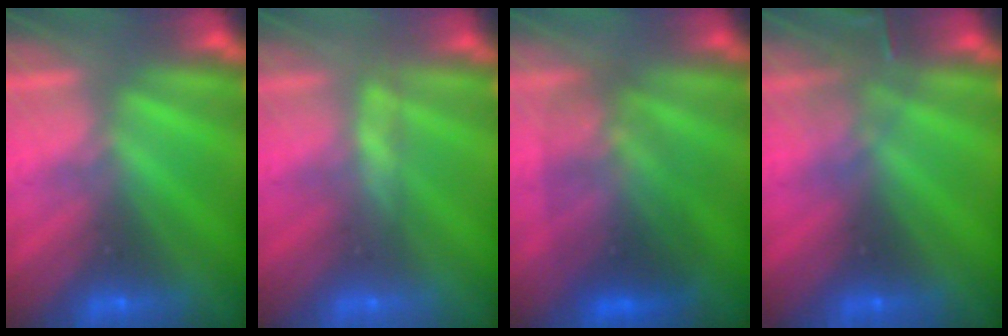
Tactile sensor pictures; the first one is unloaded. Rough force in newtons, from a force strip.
{"total": 2.7}
{"total": 3.3}
{"total": 3.0}